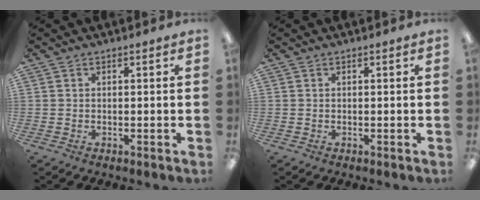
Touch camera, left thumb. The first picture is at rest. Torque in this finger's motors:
{"motor_torque": [-0.07, 0.09, -0.18, 0.08, 0.00]}